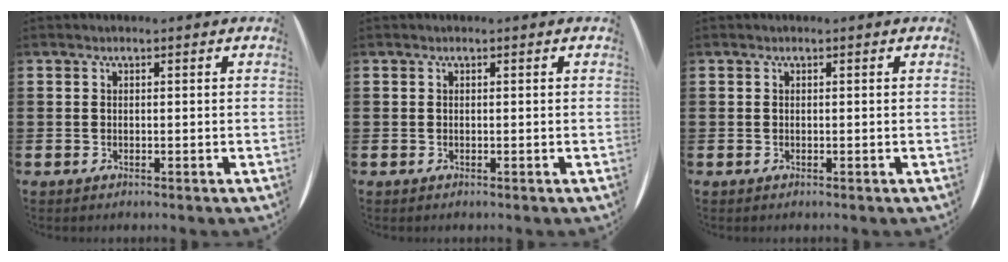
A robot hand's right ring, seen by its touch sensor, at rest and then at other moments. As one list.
[{"total": 0.0}, {"total": 0.0}]